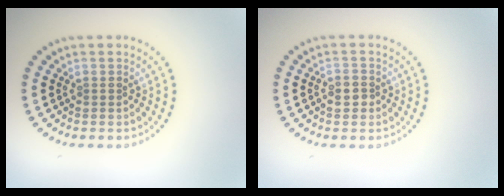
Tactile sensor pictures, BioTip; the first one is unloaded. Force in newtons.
{"total": 1.5, "press": 1.5, "slide": 0.2}